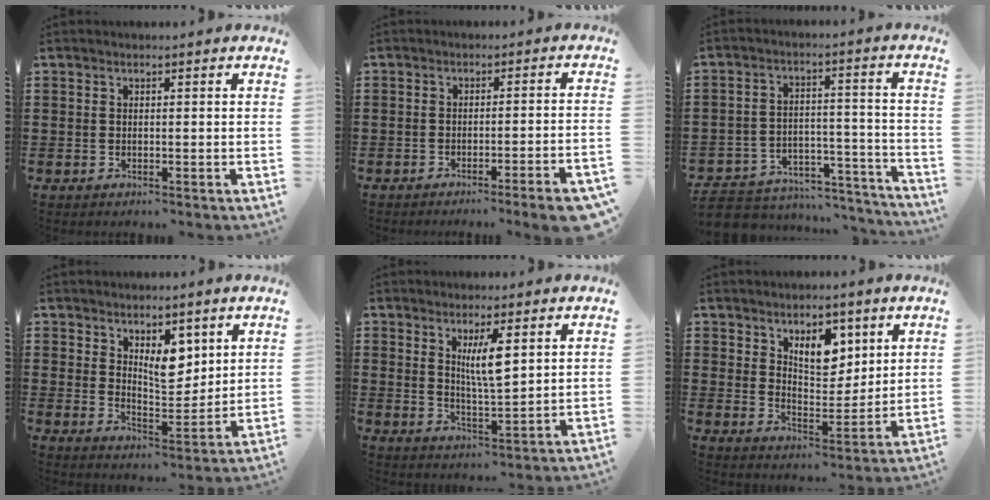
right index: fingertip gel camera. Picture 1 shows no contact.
{"total": 3.5, "force": [-2.8, -0.4, 2.1], "torque": [-0.034, -0.011, -0.052]}
{"total": 5.1, "force": [-4.8, 1.5, 0.9], "torque": [-0.024, 0.009, -0.098]}
{"total": 6.8, "force": [3.9, 3.6, 4.3], "torque": [-0.064, -0.014, 0.066]}
{"total": 5.5, "force": [2.3, 1.3, 4.9], "torque": [-0.093, -0.001, 0.037]}
{"total": 7.3, "force": [4.2, 4.3, 4.1], "torque": [-0.075, -0.006, 0.074]}